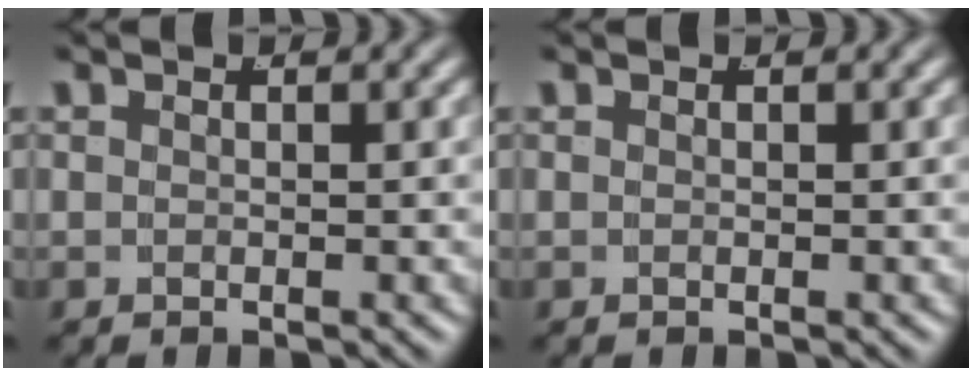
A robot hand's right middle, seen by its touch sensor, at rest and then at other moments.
{"total": 0.0}